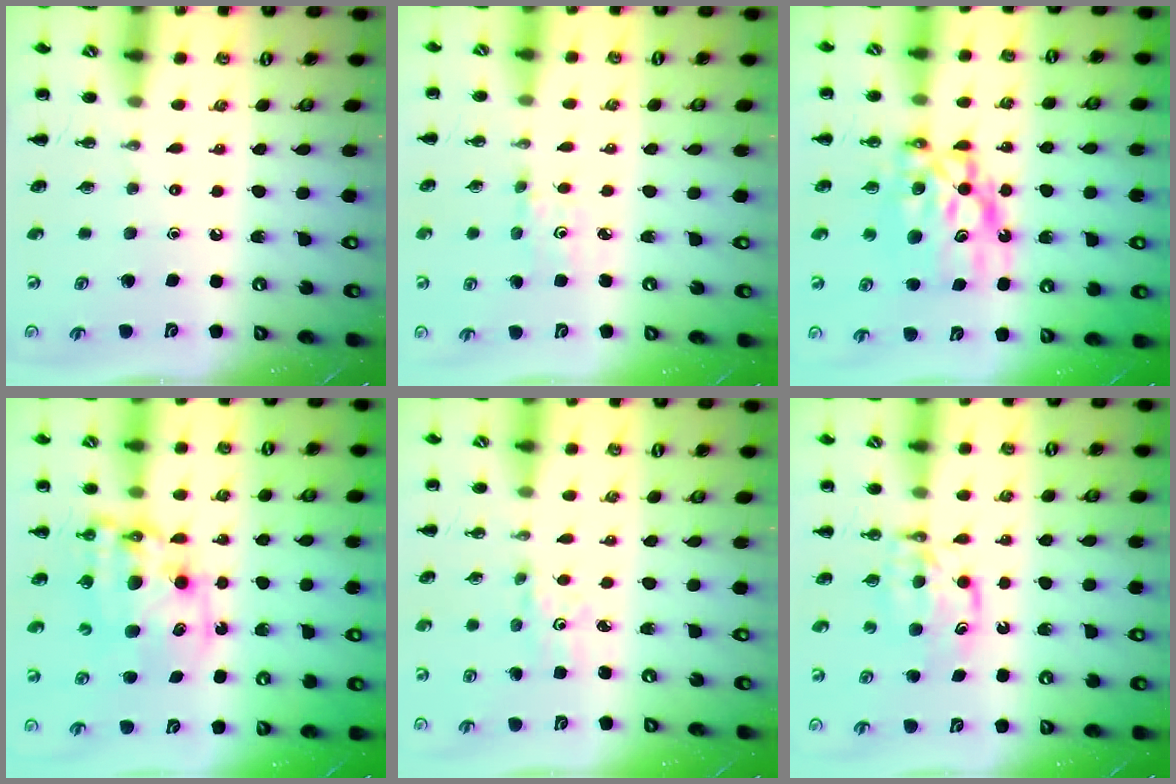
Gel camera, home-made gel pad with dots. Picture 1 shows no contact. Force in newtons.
{"total": 2.9, "press": 2.8, "slide": 0.8}
{"total": 9.7, "press": 9.4, "slide": 2.5}
{"total": 11.7, "press": 11.3, "slide": 2.8}
{"total": 2.4, "press": 2.3, "slide": 0.7}
{"total": 7.0, "press": 6.9, "slide": 1.0}